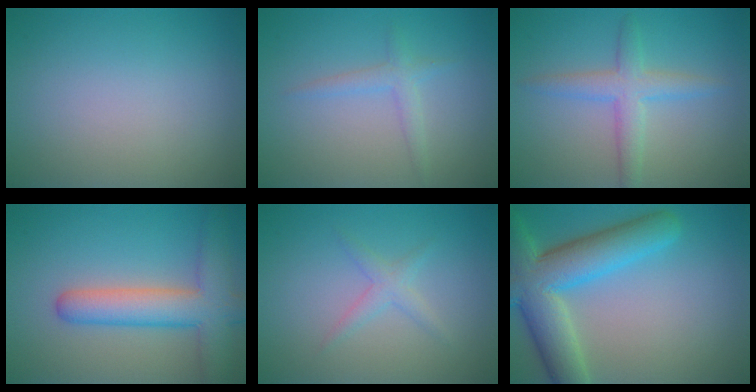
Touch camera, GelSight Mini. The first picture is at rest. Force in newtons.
{"total": 1.6, "press": 1.6, "slide": 0.1}
{"total": 3.2, "press": 3.2, "slide": 0.1}
{"total": 6.6, "press": 6.5, "slide": 0.5}
{"total": 1.4, "press": 1.4, "slide": 0.1}
{"total": 8.8, "press": 8.8, "slide": 0.5}